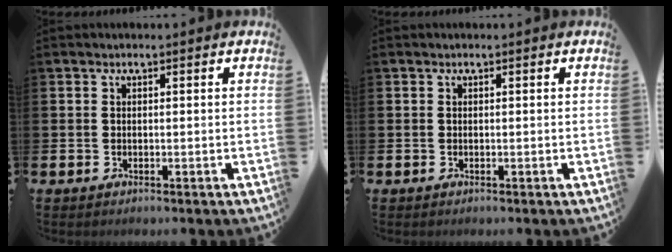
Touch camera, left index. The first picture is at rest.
{"total": 0.0}